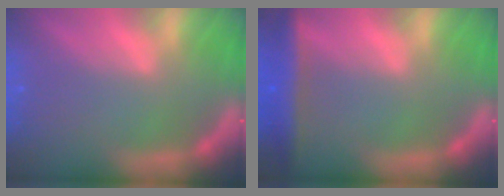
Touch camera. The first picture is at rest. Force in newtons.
{"total": 5.0}